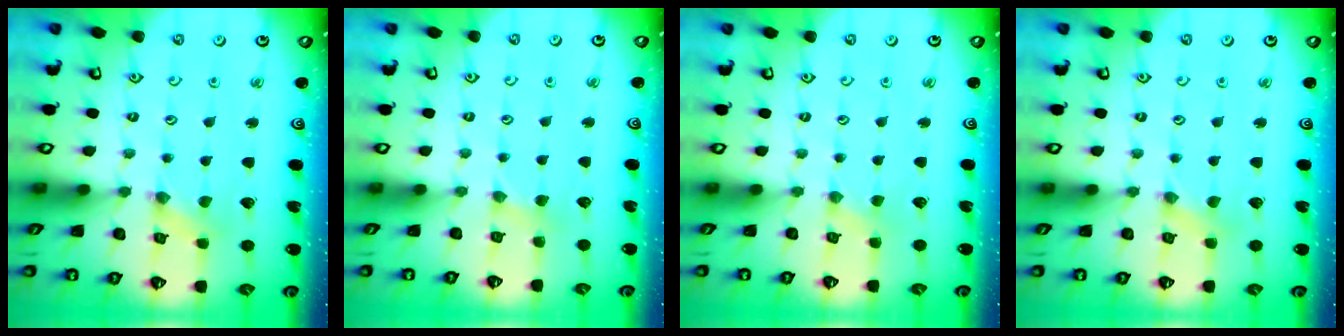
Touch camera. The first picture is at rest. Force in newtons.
{"total": 2.2, "press": 2.2, "slide": 0.4}
{"total": 0.0}
{"total": 1.3, "press": 1.3, "slide": 0.2}